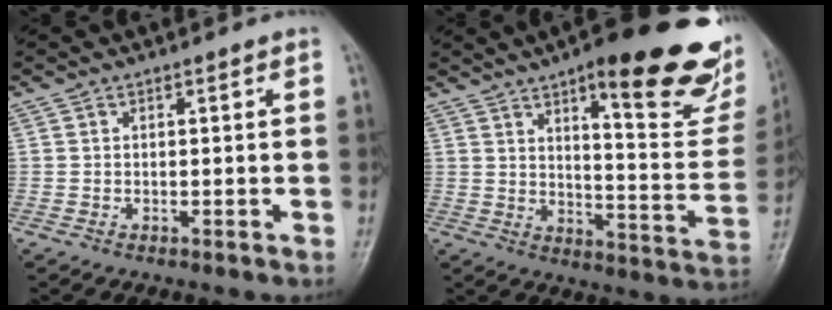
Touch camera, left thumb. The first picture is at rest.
{"total": 26.4, "force": [15.3, 7.6, 20.2], "torque": [-0.226, -0.065, 0.206]}